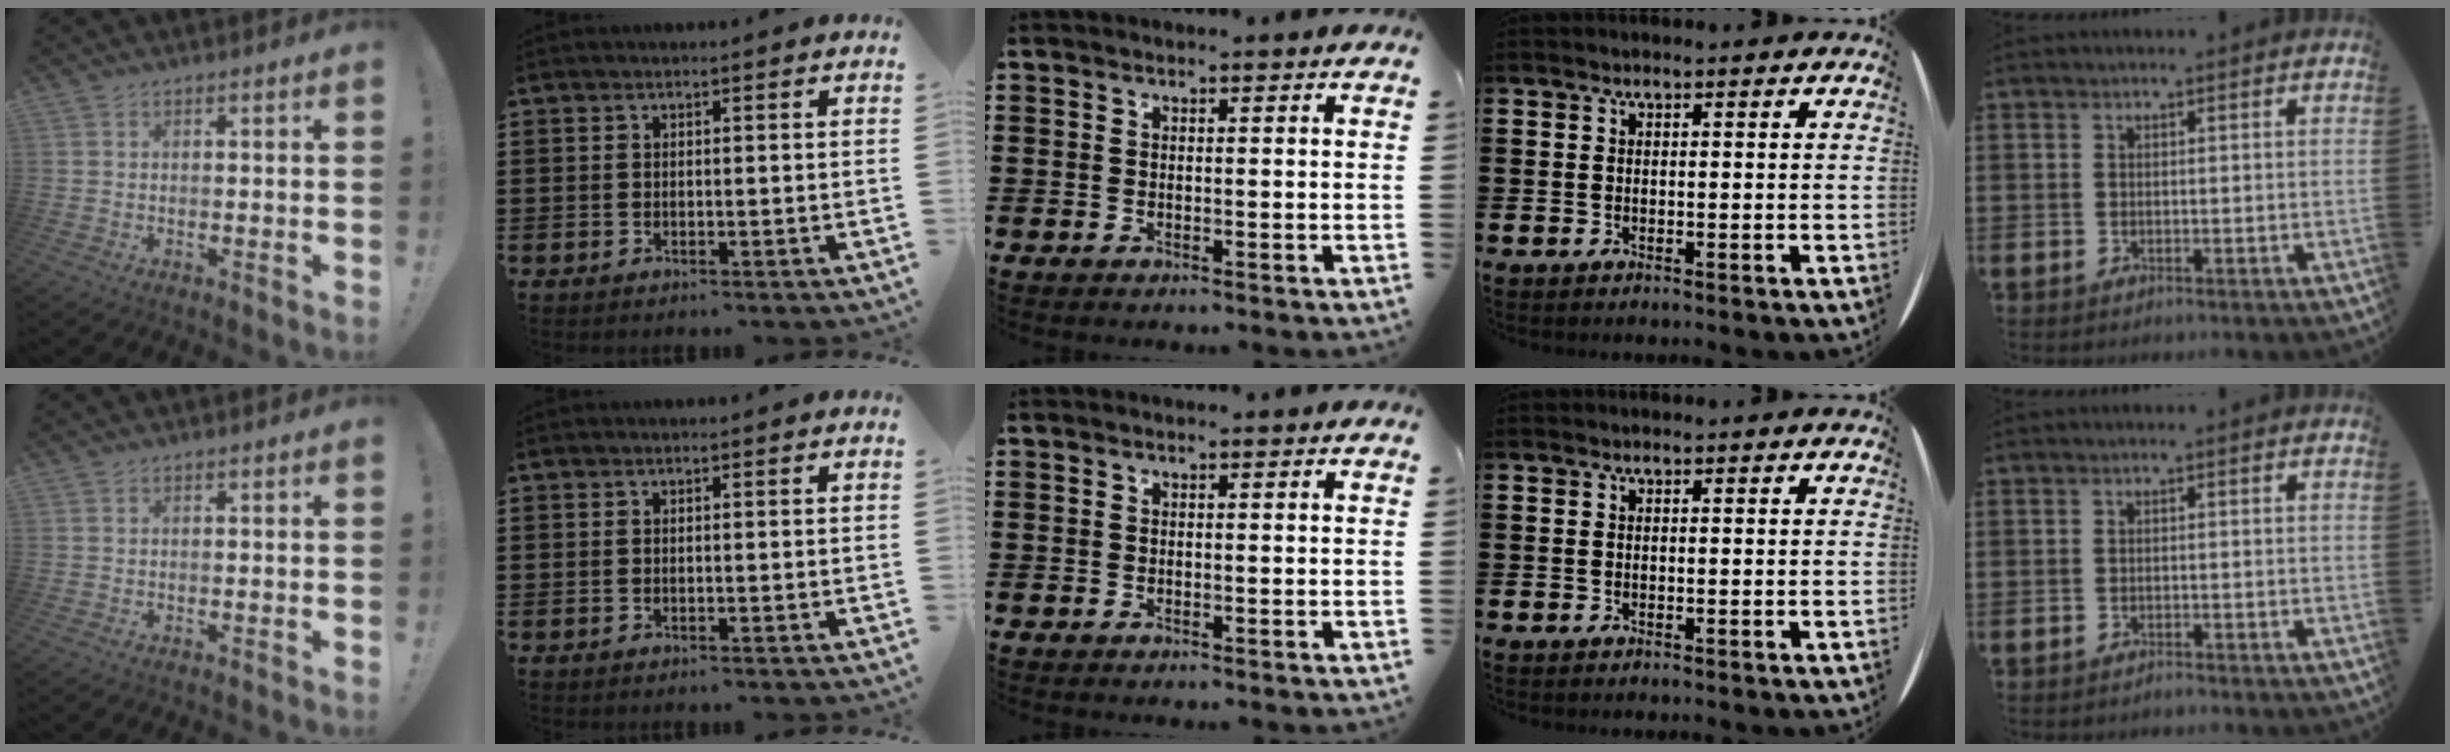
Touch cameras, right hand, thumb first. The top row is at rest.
{"little": {"total": 0.7, "force": [-0.7, 0.0, 0.1], "torque": [0.004, -0.007, -0.015]}}